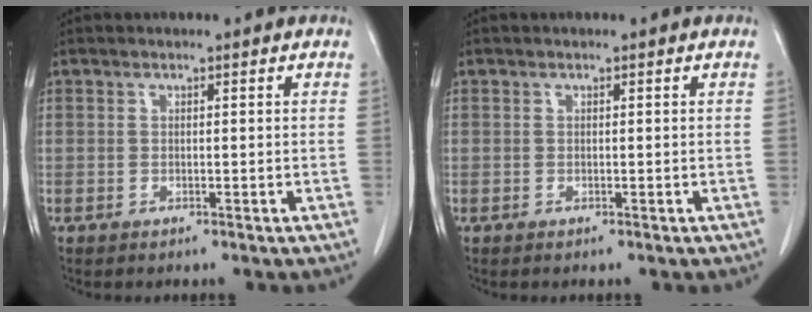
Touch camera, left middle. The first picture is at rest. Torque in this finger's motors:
{"motor_torque": [-0.02, 0.00, 0.00, -0.01]}